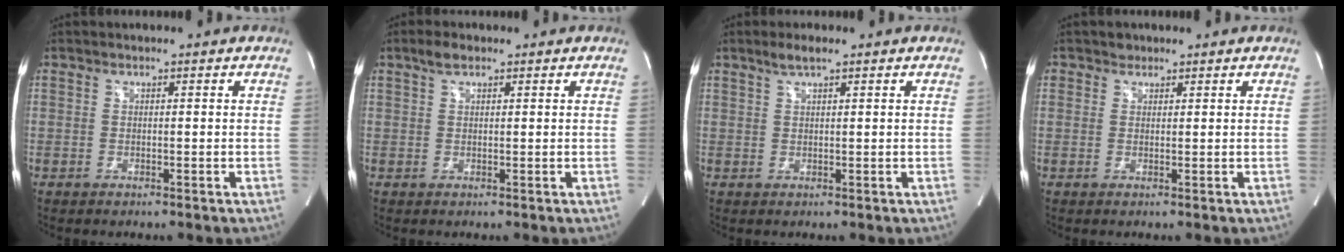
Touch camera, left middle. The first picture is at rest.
{"total": 2.1, "force": [1.4, 0.9, 1.3], "torque": [-0.029, 0.011, 0.026]}
{"total": 2.3, "force": [1.6, 0.2, 1.6], "torque": [-0.038, 0.006, 0.032]}
{"total": 1.3, "force": [0.8, 1.0, 0.0], "torque": [0.004, 0.001, 0.009]}